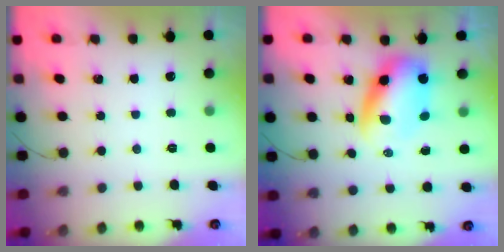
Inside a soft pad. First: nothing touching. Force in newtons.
{"total": 7.0, "press": 6.8, "slide": 1.4}